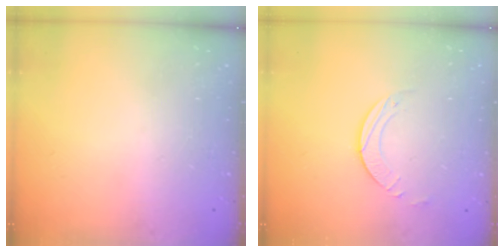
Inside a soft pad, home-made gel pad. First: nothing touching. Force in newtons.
{"total": 2.5, "press": 2.5, "slide": 0.2}